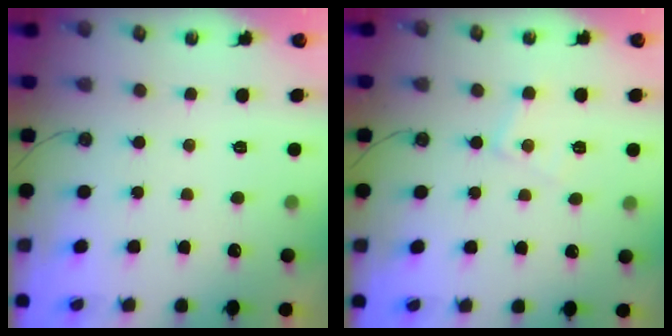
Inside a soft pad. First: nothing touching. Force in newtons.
{"total": 6.6, "press": 6.6, "slide": 0.4}